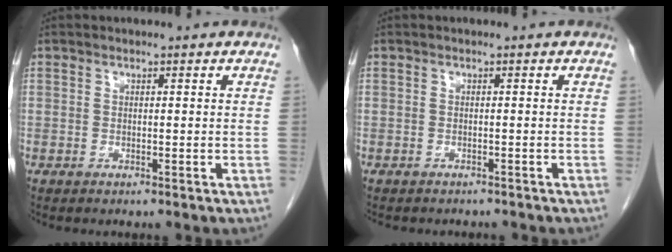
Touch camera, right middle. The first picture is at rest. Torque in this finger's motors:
{"motor_torque": [0.24, -0.13, -0.01, 0.01]}